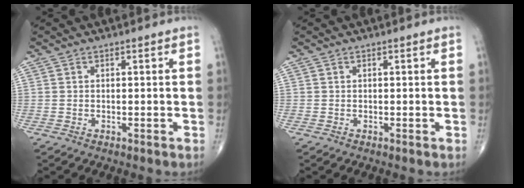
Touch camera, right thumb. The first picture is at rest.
{"total": 0.0}